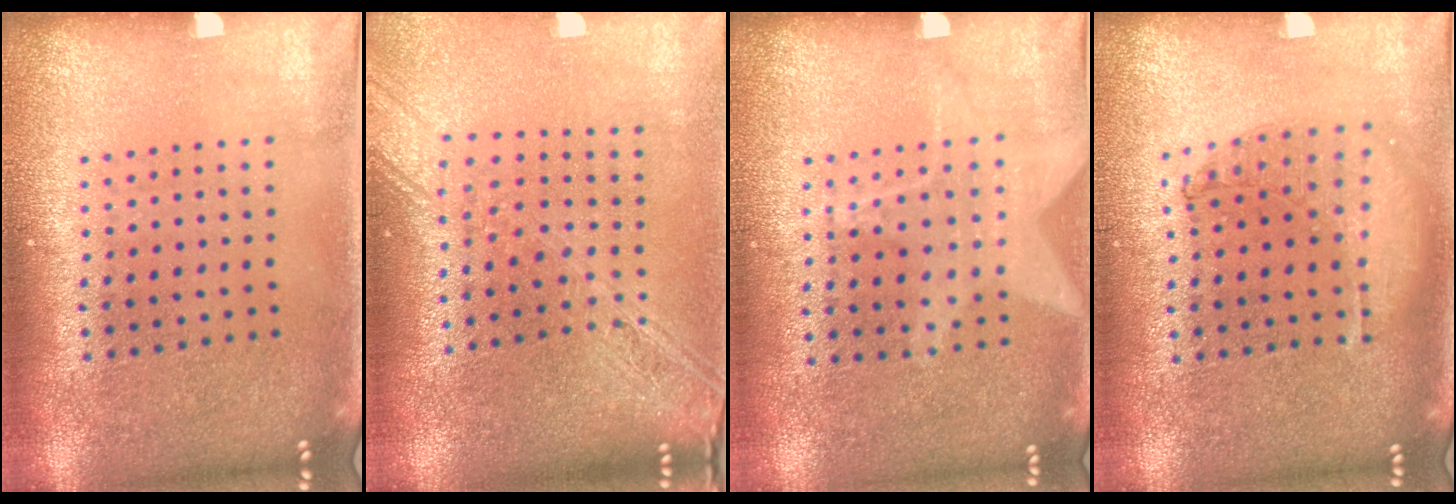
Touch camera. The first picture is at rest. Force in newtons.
{"total": 2.1, "press": 1.8, "slide": 1.1}
{"total": 1.1, "press": 0.9, "slide": 0.6}
{"total": 0.9, "press": 0.9, "slide": 0.2}